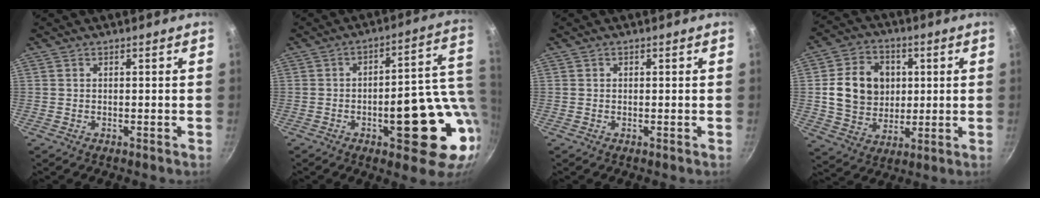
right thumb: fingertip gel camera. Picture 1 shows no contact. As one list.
[{"total": 19.5, "force": [-2.5, 7.9, 17.6], "torque": [-0.182, 0.016, -0.027]}, {"total": 0.0}, {"total": 14.0, "force": [1.8, 11.5, 7.7], "torque": [-0.108, 0.005, 0.034]}]